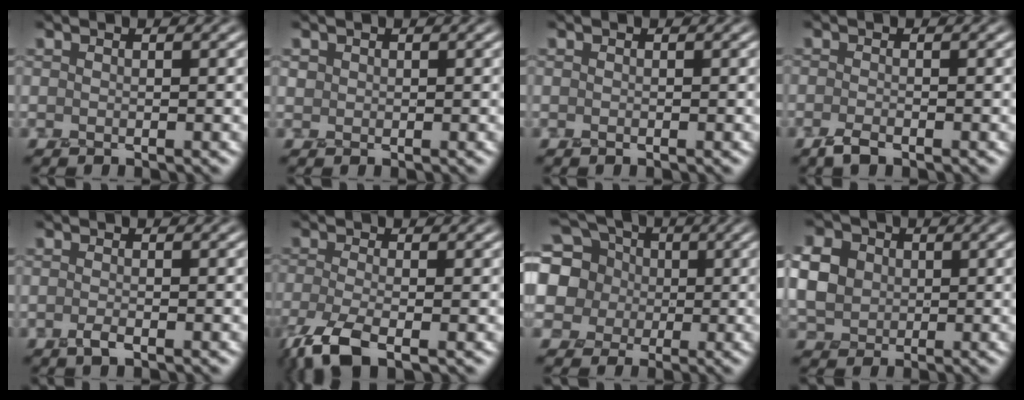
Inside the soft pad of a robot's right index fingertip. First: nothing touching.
{"total": 0.6, "force": [0.2, 0.5, -0.3], "torque": [0.005, 0.005, 0.007]}
{"total": 0.0}
{"total": 1.2, "force": [-1.0, 0.3, 0.7], "torque": [-0.010, 0.000, -0.024]}
{"total": 0.9, "force": [-0.4, 0.3, 0.7], "torque": [-0.013, 0.001, -0.011]}
{"total": 4.8, "force": [-2.9, 1.6, 3.4], "torque": [-0.075, -0.007, -0.065]}
{"total": 10.2, "force": [2.8, 9.2, 3.5], "torque": [-0.086, 0.047, 0.032]}
{"total": 4.7, "force": [1.2, 4.2, 1.8], "torque": [-0.070, 0.023, 0.026]}